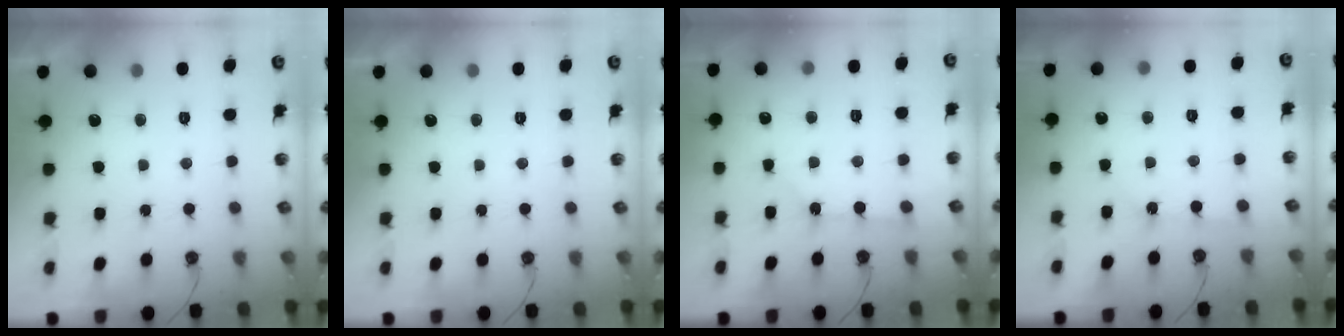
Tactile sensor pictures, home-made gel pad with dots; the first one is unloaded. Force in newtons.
{"total": 0.0}
{"total": 2.6, "press": 2.6, "slide": 0.3}
{"total": 4.9, "press": 4.9, "slide": 0.5}